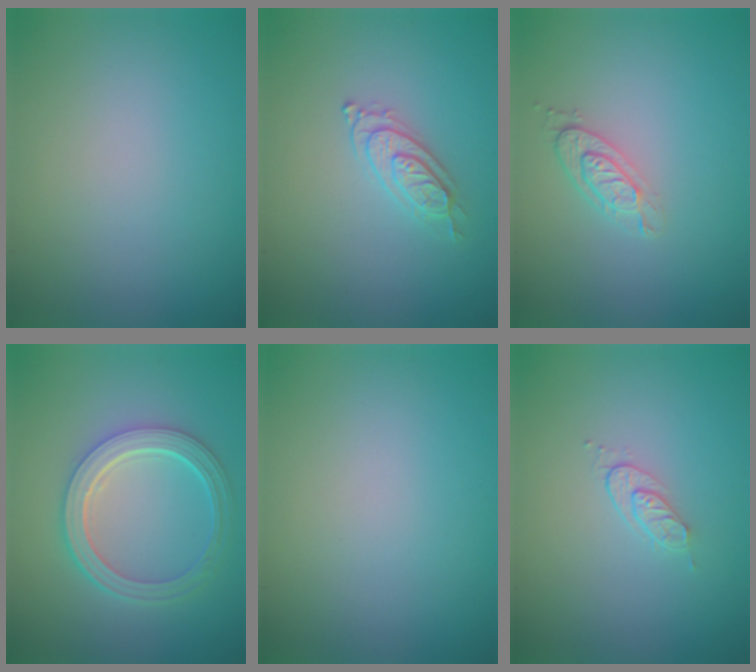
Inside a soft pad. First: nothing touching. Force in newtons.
{"total": 2.2, "press": 2.1, "slide": 0.6}
{"total": 2.4, "press": 1.9, "slide": 1.4}
{"total": 5.1, "press": 3.9, "slide": 3.3}
{"total": 0.0}
{"total": 1.5, "press": 0.8, "slide": 1.3}